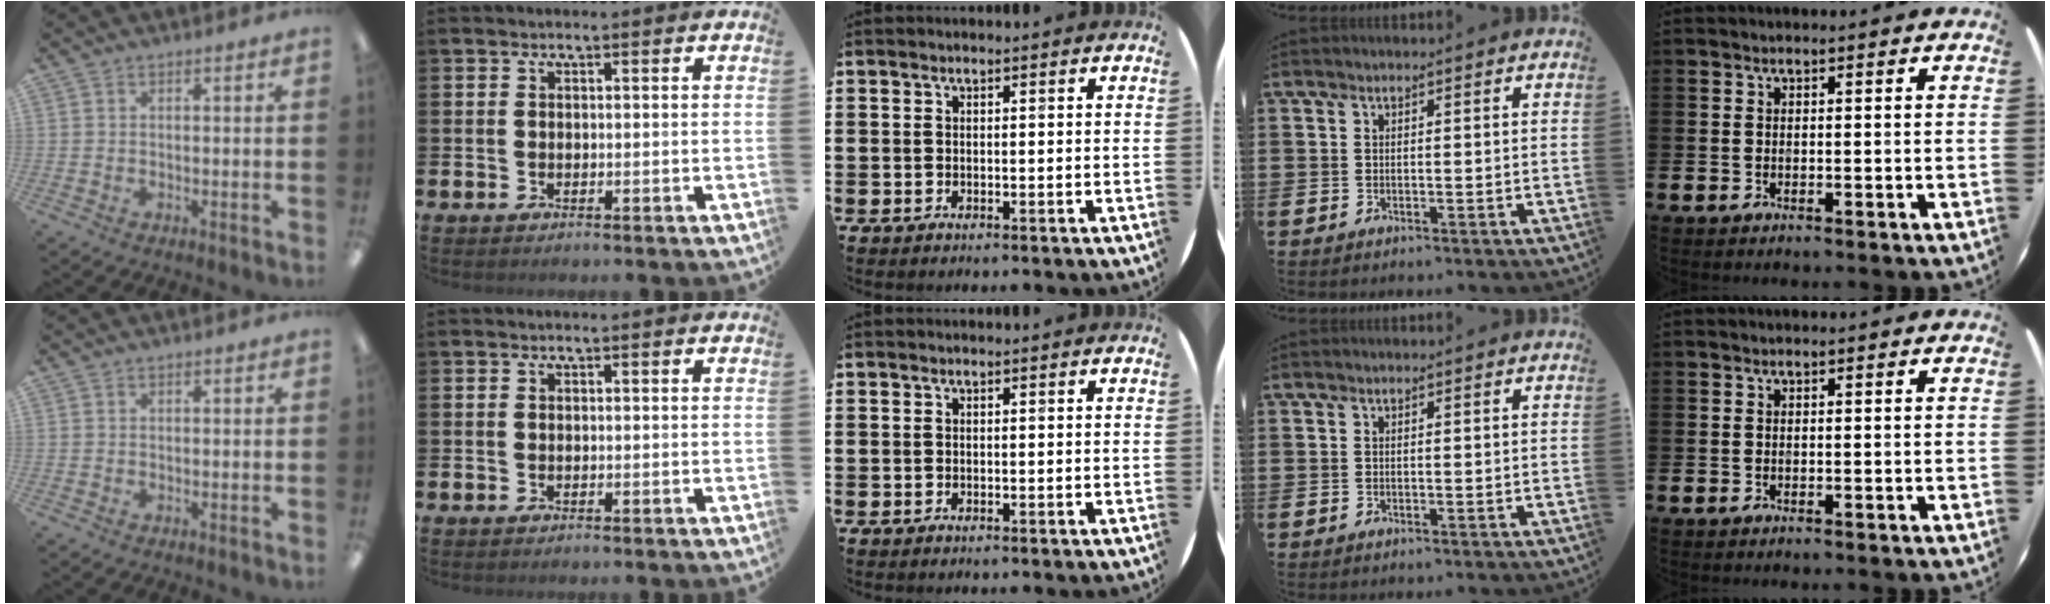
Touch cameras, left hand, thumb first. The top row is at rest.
{}